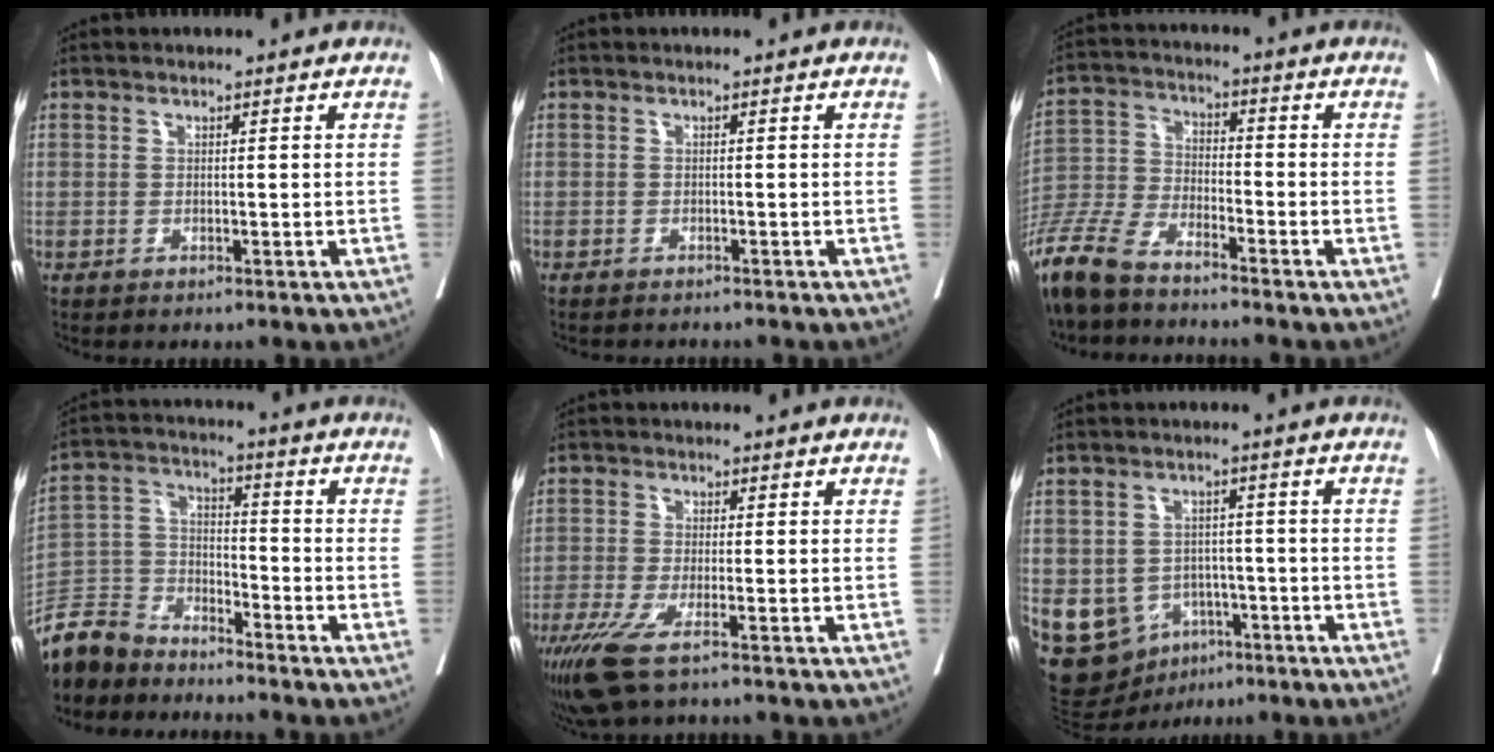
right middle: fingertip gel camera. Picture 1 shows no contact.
{"total": 3.1, "force": [-2.8, 0.6, 1.2], "torque": [-0.014, -0.002, -0.035]}
{"total": 10.6, "force": [-9.0, 2.4, 5.2], "torque": [-0.116, -0.024, -0.180]}
{"total": 9.3, "force": [-8.8, 2.9, 1.3], "torque": [-0.027, 0.005, -0.179]}
{"total": 7.1, "force": [-4.6, 0.9, 5.4], "torque": [-0.099, -0.021, -0.080]}
{"total": 11.9, "force": [-4.7, 9.8, 4.7], "torque": [-0.097, 0.018, -0.056]}